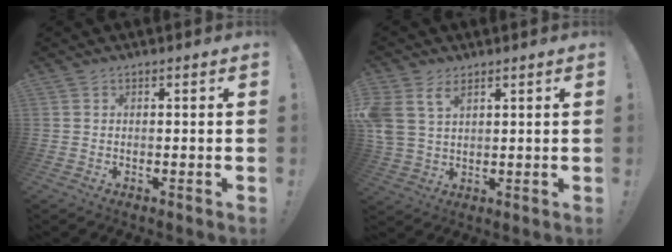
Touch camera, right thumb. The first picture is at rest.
{"total": 7.3, "force": [3.9, 4.4, 4.4], "torque": [-0.101, -0.010, 0.079]}